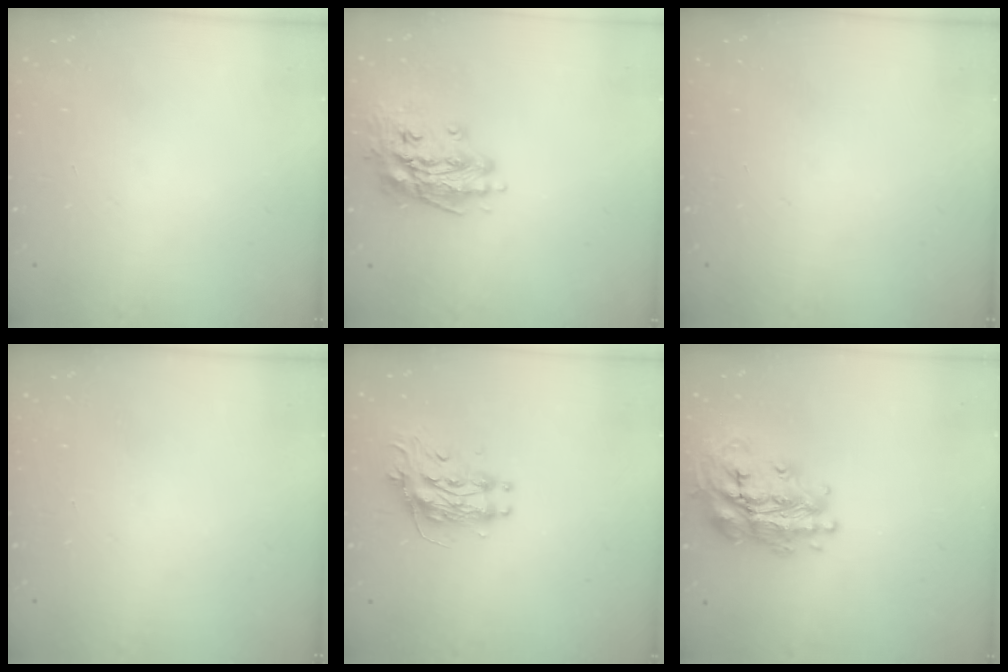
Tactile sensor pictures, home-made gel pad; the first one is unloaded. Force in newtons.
{"total": 14.8, "press": 14.6, "slide": 2.5}
{"total": 0.0}
{"total": 0.0}
{"total": 10.1, "press": 10.0, "slide": 0.9}
{"total": 21.0, "press": 20.9, "slide": 1.5}